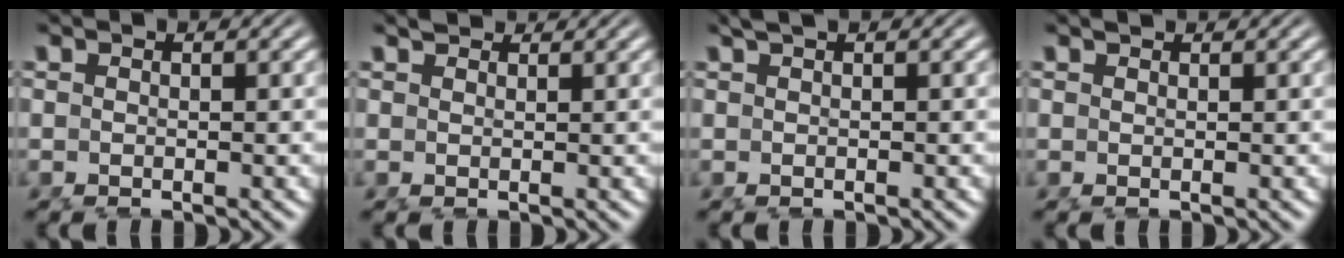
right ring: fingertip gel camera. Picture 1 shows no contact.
{"total": 1.7, "force": [1.7, -0.3, 0.2], "torque": [0.012, 0.004, 0.032]}
{"total": 1.2, "force": [0.9, -0.5, 0.6], "torque": [-0.009, 0.005, 0.016]}
{"total": 0.9, "force": [0.8, -0.5, 0.0], "torque": [0.011, 0.001, 0.017]}